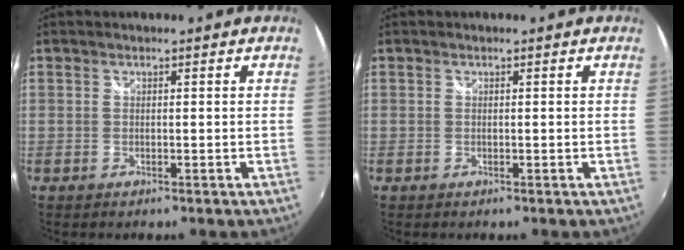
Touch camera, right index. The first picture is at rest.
{"total": 0.0}